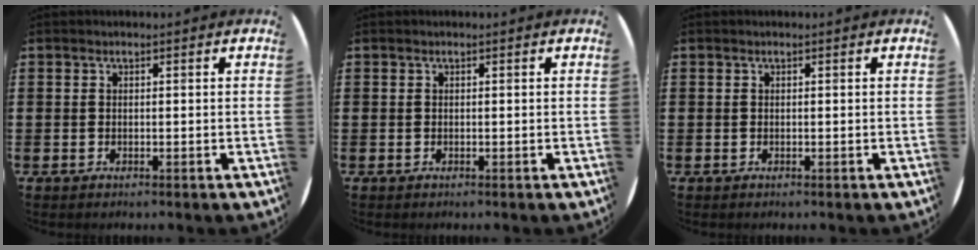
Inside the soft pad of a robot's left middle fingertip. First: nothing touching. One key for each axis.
{"total": 0.0}
{"total": 0.0}